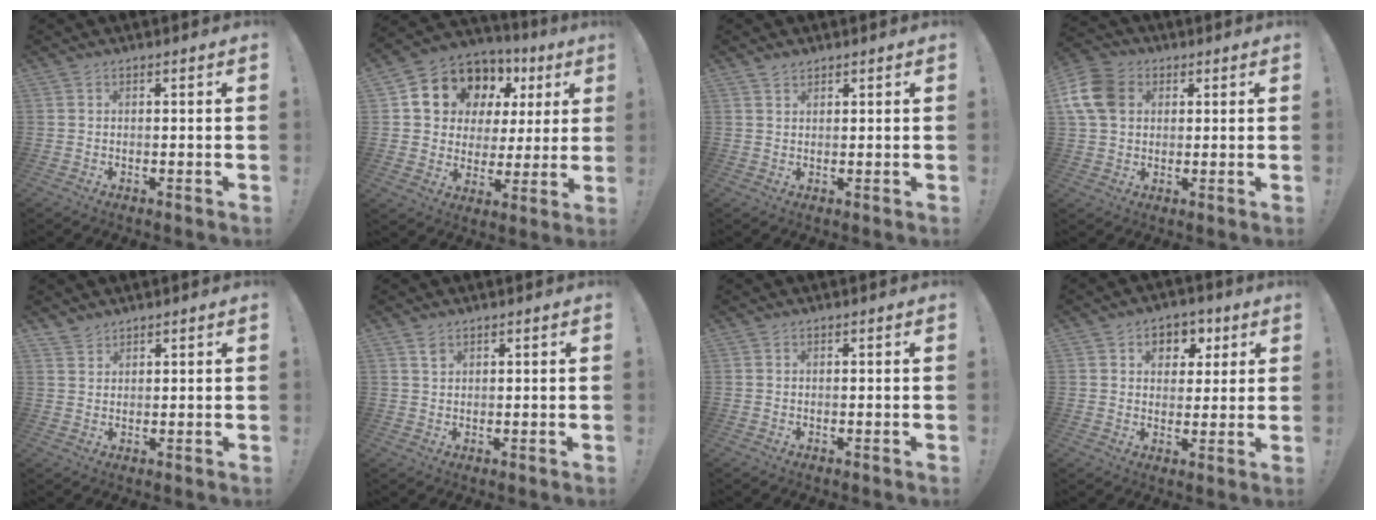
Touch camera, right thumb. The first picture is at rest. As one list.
[{"total": 11.5, "force": [7.2, 8.4, 3.3], "torque": [-0.059, -0.057, 0.143]}, {"total": 1.6, "force": [1.4, 0.6, 0.5], "torque": [-0.008, -0.007, 0.026]}, {"total": 12.5, "force": [3.3, 9.7, 7.2], "torque": [-0.139, -0.001, 0.069]}, {"total": 2.4, "force": [2.2, 0.8, 0.2], "torque": [0.000, -0.018, 0.042]}, {"total": 1.7, "force": [1.2, 1.0, 0.6], "torque": [0.001, -0.008, 0.021]}, {"total": 0.0}, {"total": 6.7, "force": [2.3, 5.9, 2.3], "torque": [-0.018, -0.011, 0.043]}]